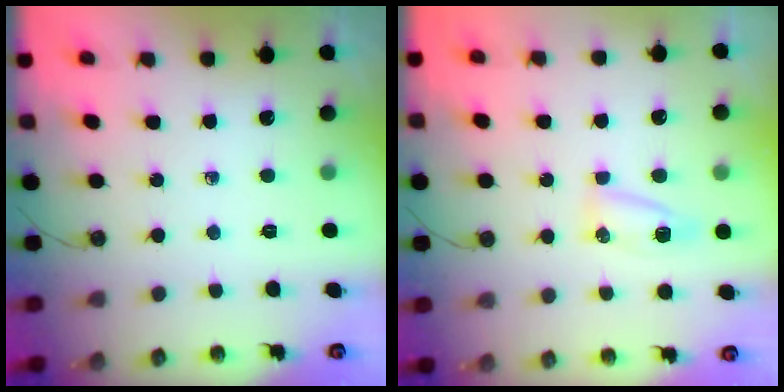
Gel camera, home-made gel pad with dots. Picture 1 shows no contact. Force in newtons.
{"total": 5.8, "press": 5.6, "slide": 1.6}